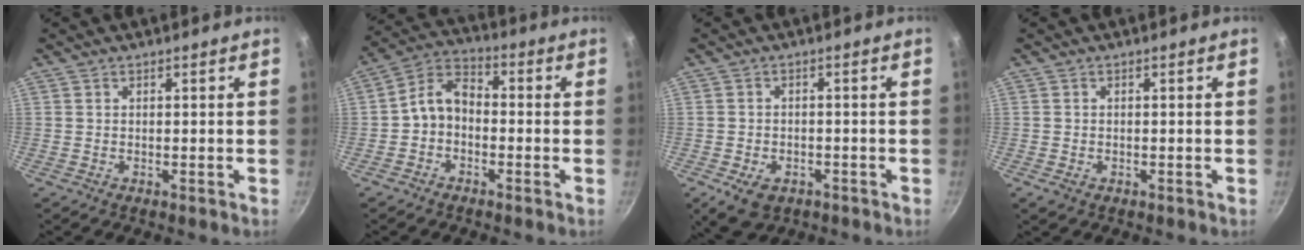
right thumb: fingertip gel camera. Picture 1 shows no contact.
{"total": 7.1, "force": [-1.6, 5.2, 4.6], "torque": [-0.071, 0.040, -0.045]}
{"total": 6.3, "force": [-2.9, 4.3, 3.6], "torque": [-0.051, 0.012, -0.037]}
{"total": 1.3, "force": [-0.5, 0.9, 0.7], "torque": [-0.011, -0.002, -0.009]}